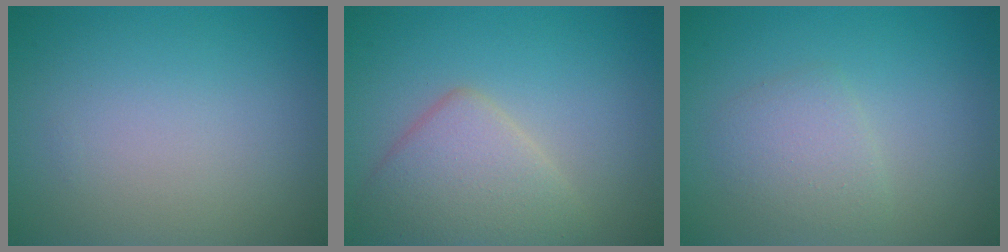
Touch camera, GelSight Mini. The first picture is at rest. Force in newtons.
{"total": 4.5, "press": 4.4, "slide": 0.3}
{"total": 2.3, "press": 2.3, "slide": 0.1}